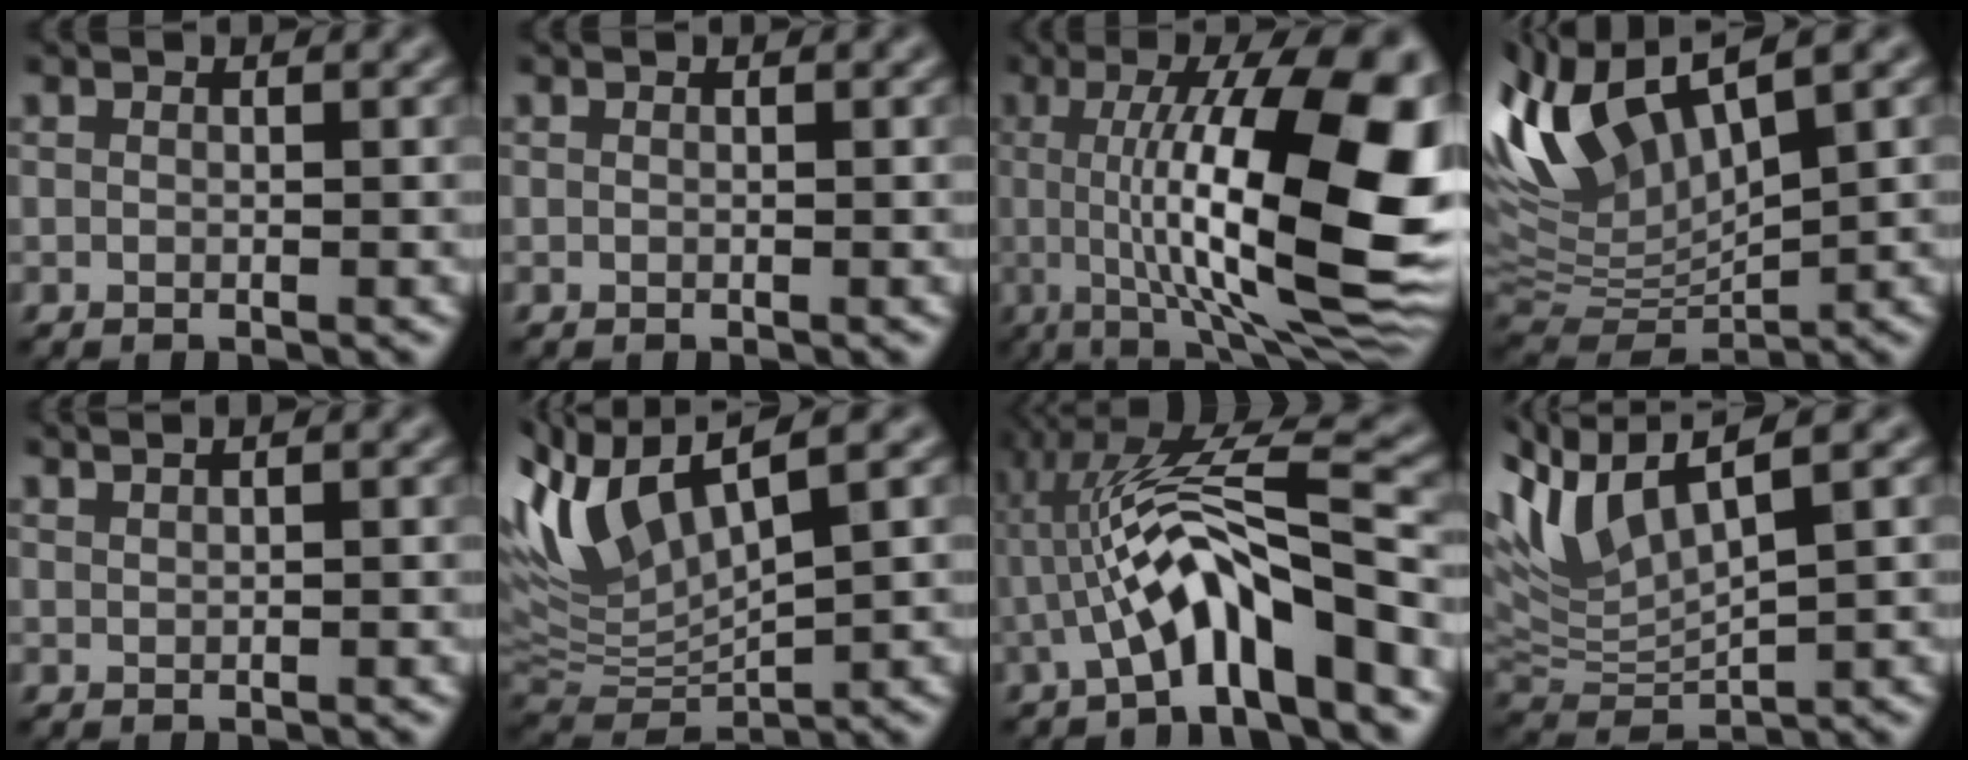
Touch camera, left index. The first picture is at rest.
{"total": 0.0}
{"total": 17.8, "force": [0.4, 5.5, 16.9], "torque": [-0.229, 0.013, 0.005]}
{"total": 10.4, "force": [4.5, 4.2, 8.4], "torque": [-0.197, 0.012, 0.086]}
{"total": 1.5, "force": [1.2, 0.5, 0.7], "torque": [0.002, 0.000, 0.006]}
{"total": 8.6, "force": [4.2, 3.1, 6.8], "torque": [-0.159, 0.014, 0.079]}
{"total": 8.8, "force": [-2.6, 1.9, 8.2], "torque": [-0.146, 0.026, -0.046]}
{"total": 7.2, "force": [4.3, 2.3, 5.3], "torque": [-0.133, 0.018, 0.084]}